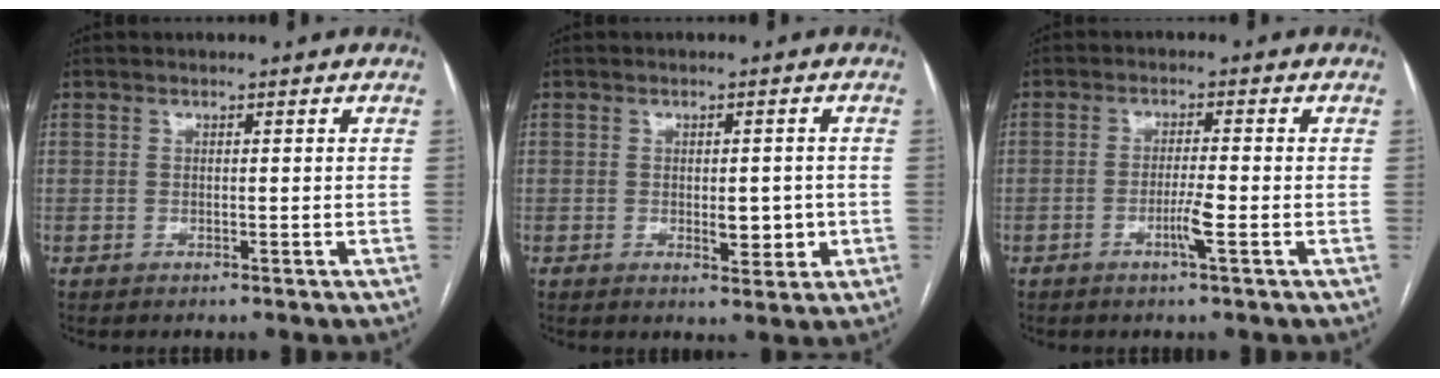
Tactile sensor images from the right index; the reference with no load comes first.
{"total": 3.9, "force": [-0.6, 1.8, 3.4], "torque": [-0.042, -0.002, -0.002]}
{"total": 3.4, "force": [-1.4, -0.3, 3.1], "torque": [-0.059, -0.005, -0.027]}